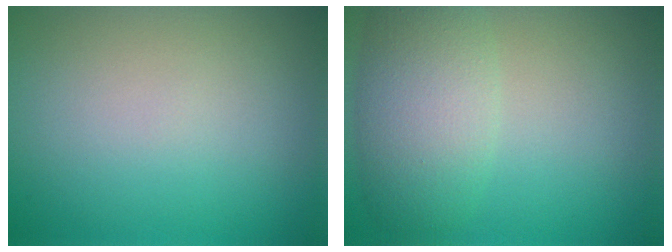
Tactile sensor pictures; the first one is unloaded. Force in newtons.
{"total": 5.2, "press": 5.2, "slide": 0.5}